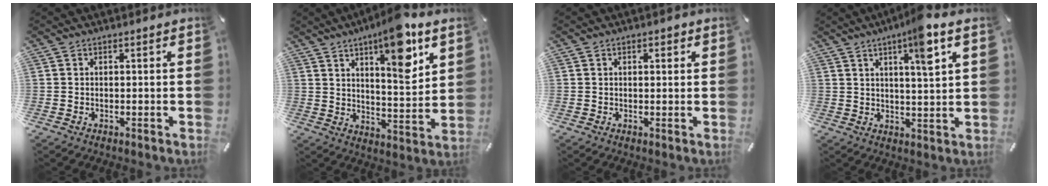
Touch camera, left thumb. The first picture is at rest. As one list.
[{"total": 13.6, "force": [8.2, 3.9, 10.1], "torque": [-0.144, -0.051, 0.134]}, {"total": 1.5, "force": [0.5, 0.9, 1.0], "torque": [-0.014, 0.003, 0.006]}, {"total": 8.7, "force": [4.9, 0.9, 7.1], "torque": [-0.109, -0.024, 0.074]}]